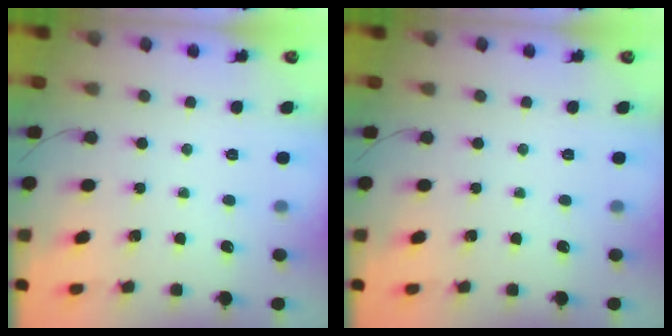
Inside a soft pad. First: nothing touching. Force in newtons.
{"total": 0.0}